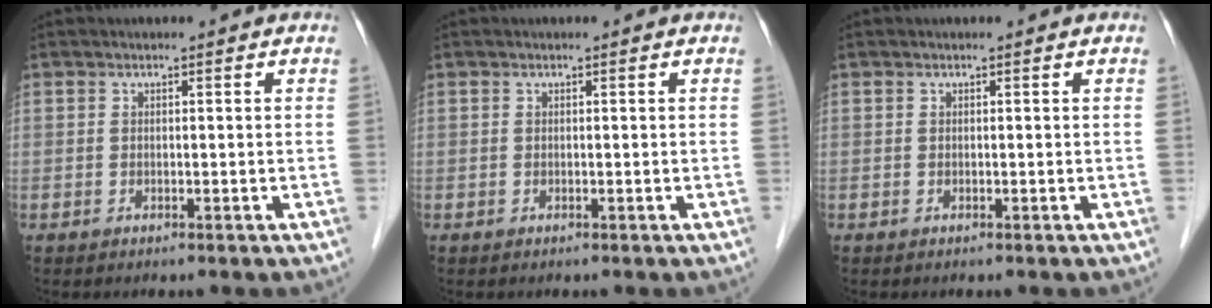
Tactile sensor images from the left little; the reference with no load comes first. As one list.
[{"total": 0.0}, {"total": 0.0}]